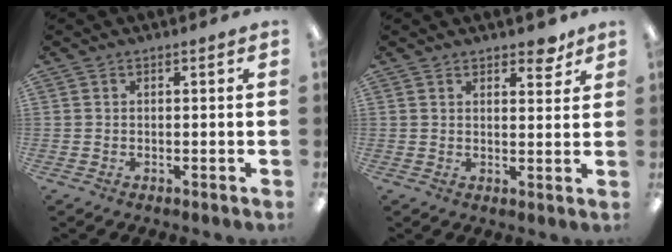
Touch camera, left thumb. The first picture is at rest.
{"total": 4.2, "force": [3.4, 1.8, 1.7], "torque": [-0.007, -0.018, 0.056]}